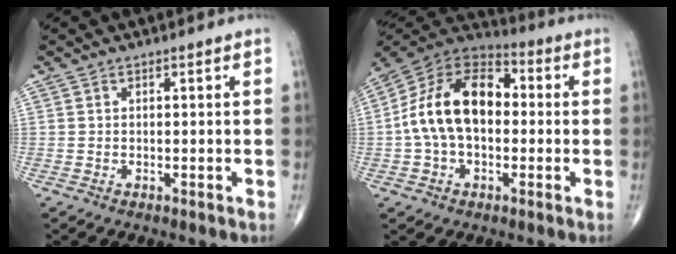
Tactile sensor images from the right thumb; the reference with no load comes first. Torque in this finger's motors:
{"motor_torque": [1.19, 1.22, 1.84, -0.14, 0.19]}